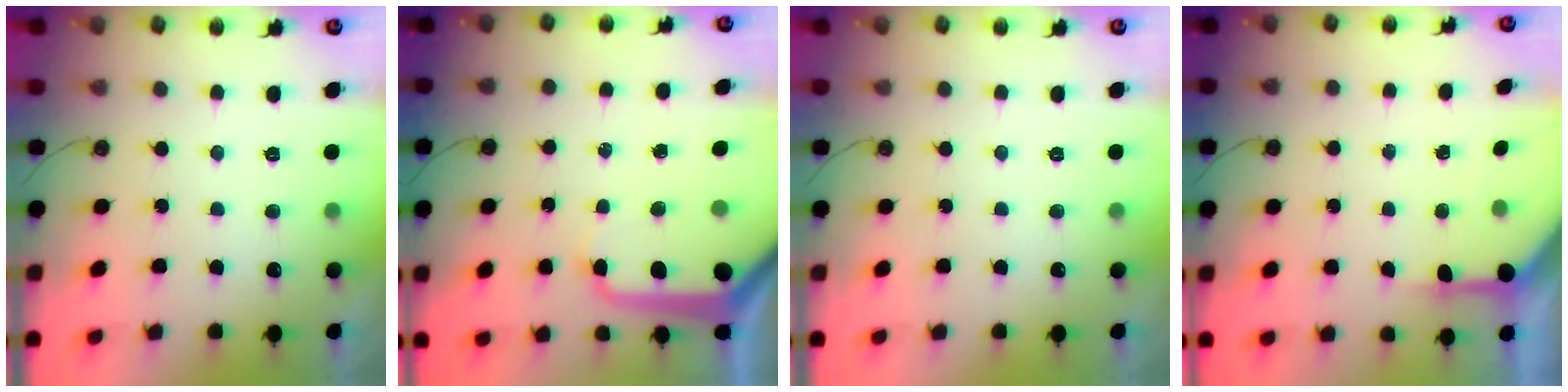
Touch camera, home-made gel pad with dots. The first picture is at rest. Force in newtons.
{"total": 14.6, "press": 14.5, "slide": 1.5}
{"total": 0.0}
{"total": 5.0, "press": 5.0, "slide": 0.2}